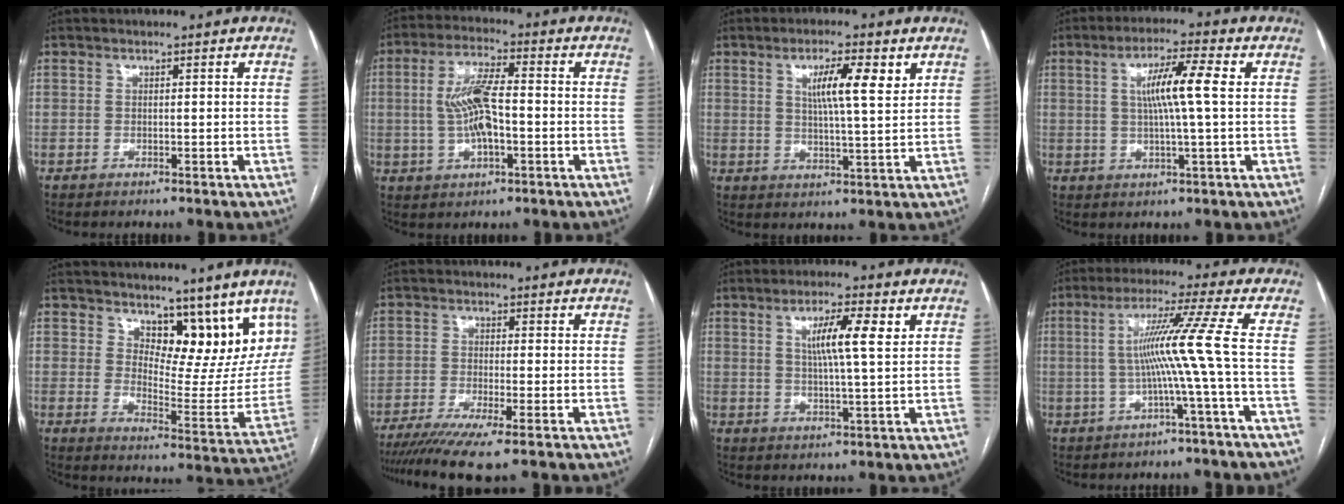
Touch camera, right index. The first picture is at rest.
{"total": 8.8, "force": [-0.5, 2.5, 8.4], "torque": [-0.170, 0.008, -0.009]}
{"total": 7.2, "force": [3.0, 0.9, 6.5], "torque": [-0.113, 0.004, 0.048]}
{"total": 7.9, "force": [1.4, 0.0, 7.7], "torque": [-0.137, 0.007, 0.023]}
{"total": 13.3, "force": [10.3, 5.6, 6.3], "torque": [-0.059, -0.026, 0.139]}
{"total": 7.8, "force": [-5.5, 0.0, 5.5], "torque": [-0.091, -0.016, -0.091]}
{"total": 7.1, "force": [2.4, 0.4, 6.6], "torque": [-0.118, 0.005, 0.041]}
{"total": 8.5, "force": [-0.8, -2.8, 8.0], "torque": [-0.148, 0.019, -0.006]}